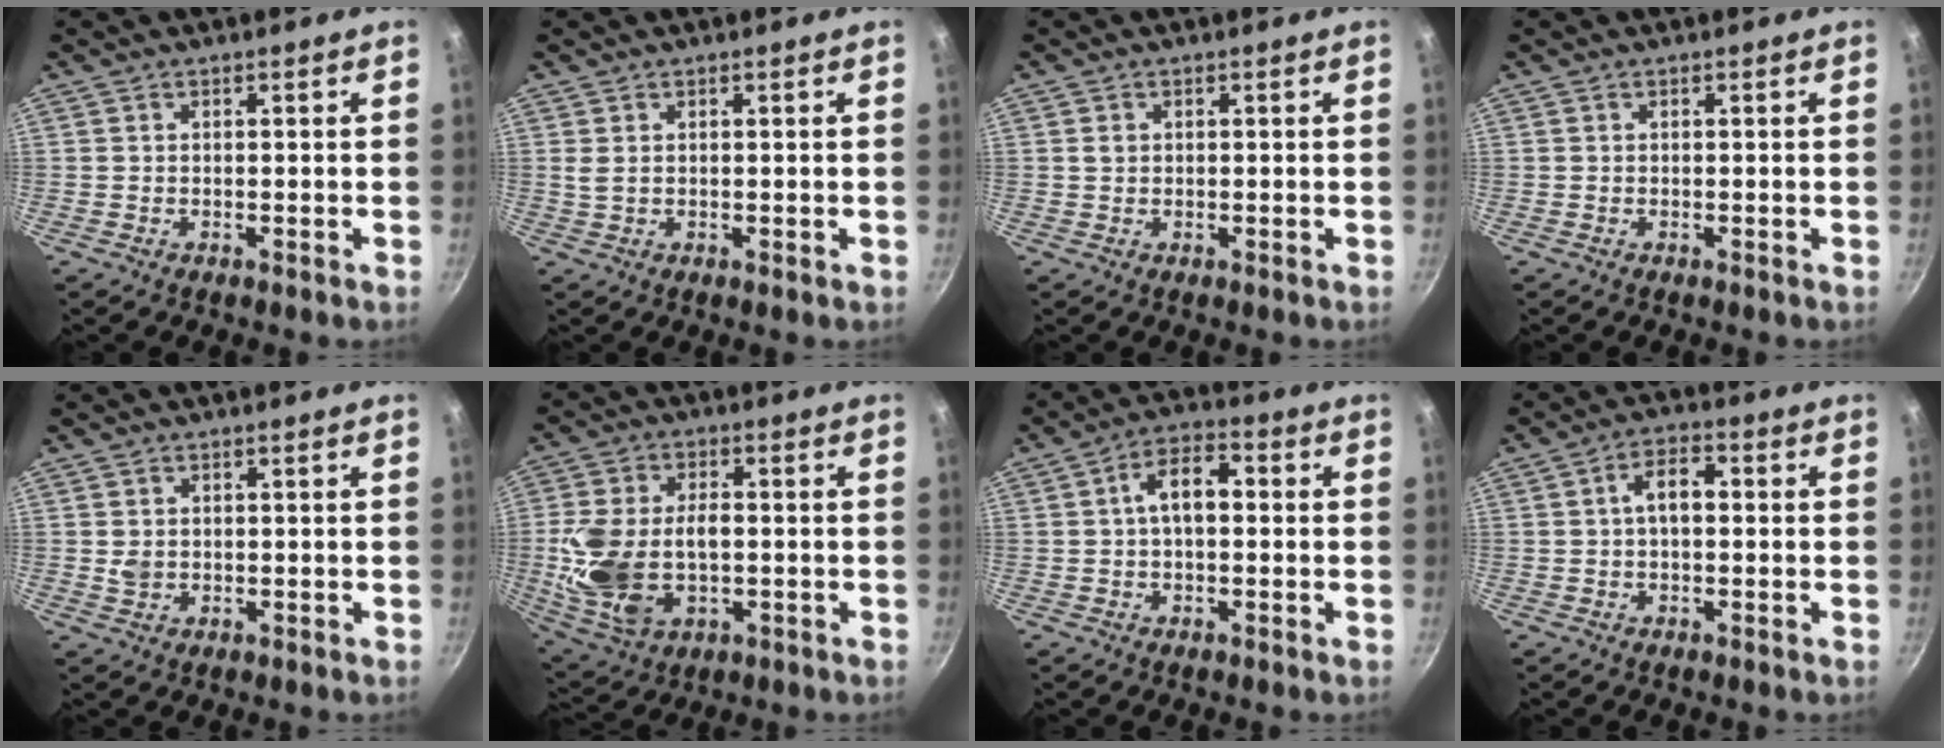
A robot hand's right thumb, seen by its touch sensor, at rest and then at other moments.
{"total": 1.1, "force": [0.4, 0.6, 0.9], "torque": [-0.021, 0.000, 0.014]}
{"total": 1.1, "force": [0.3, 1.0, 0.6], "torque": [-0.009, 0.000, 0.006]}
{"total": 0.0}
{"total": 2.0, "force": [0.1, 1.6, 1.2], "torque": [-0.019, -0.001, 0.007]}
{"total": 15.9, "force": [-1.6, 9.8, 12.5], "torque": [-0.260, 0.006, -0.014]}
{"total": 7.2, "force": [0.5, 4.0, 5.9], "torque": [-0.093, 0.028, 0.000]}
{"total": 5.3, "force": [0.3, 2.9, 4.4], "torque": [-0.069, 0.020, -0.002]}